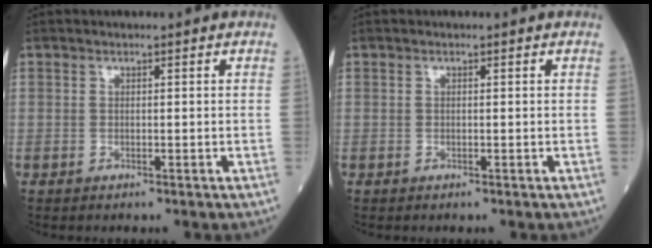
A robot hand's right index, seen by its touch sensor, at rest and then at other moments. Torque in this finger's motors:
{"motor_torque": [-0.07, 0.01, -0.02, -0.01]}